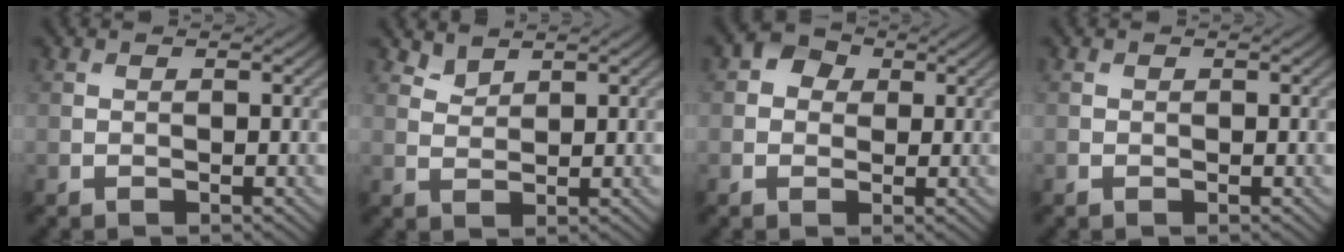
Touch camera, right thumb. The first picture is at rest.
{"total": 1.9, "force": [1.7, 0.6, 0.5], "torque": [-0.016, -0.004, 0.040]}
{"total": 3.2, "force": [0.8, 2.7, 1.5], "torque": [-0.025, 0.005, 0.003]}
{"total": 0.0}